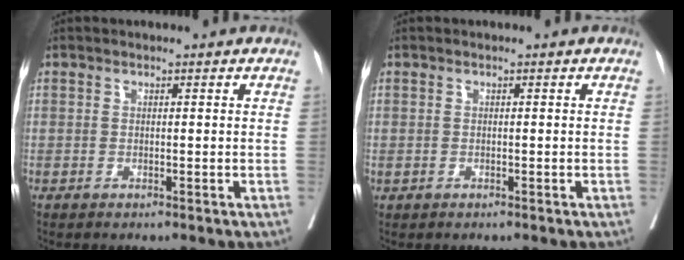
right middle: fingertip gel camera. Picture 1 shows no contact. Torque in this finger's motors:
{"motor_torque": [0.19, -0.10, 0.44, 0.21]}